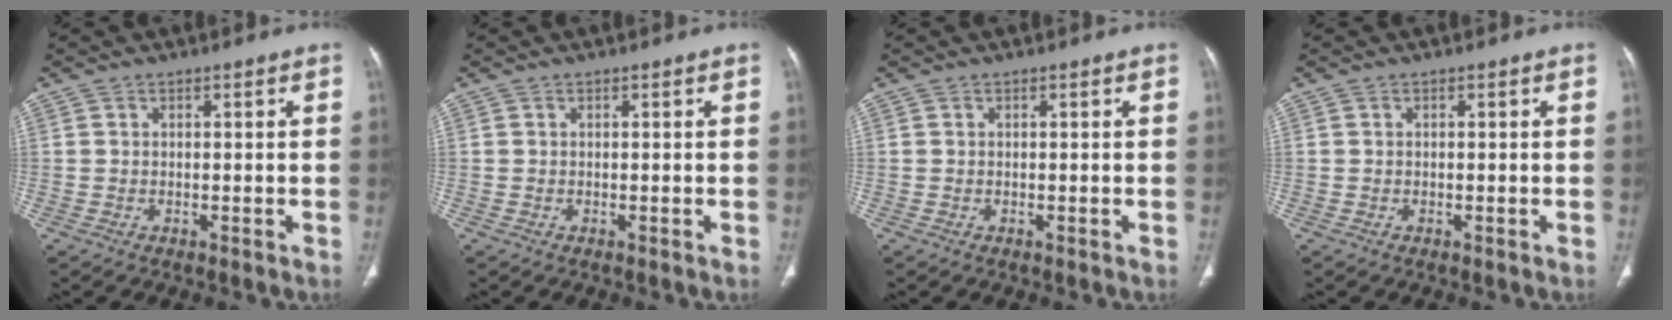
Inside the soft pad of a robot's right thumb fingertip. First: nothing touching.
{"total": 0.0}
{"total": 0.0}
{"total": 0.0}